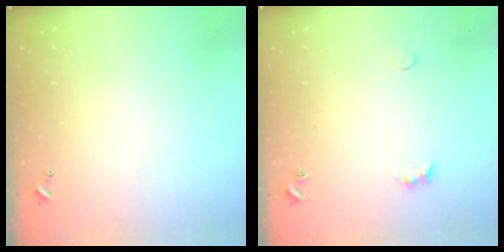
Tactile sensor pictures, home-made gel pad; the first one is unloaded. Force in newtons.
{"total": 1.9, "press": 1.9, "slide": 0.5}